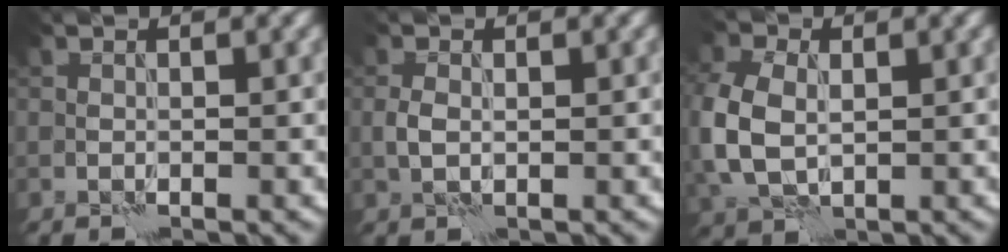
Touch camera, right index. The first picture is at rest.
{"total": 1.4, "force": [-0.3, 0.9, 1.0], "torque": [-0.025, 0.001, -0.005]}
{"total": 7.0, "force": [-0.2, 5.1, 4.8], "torque": [-0.140, -0.001, -0.004]}